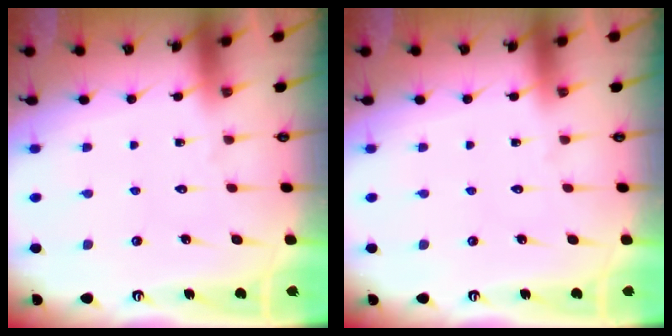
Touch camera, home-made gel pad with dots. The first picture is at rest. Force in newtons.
{"total": 0.0}